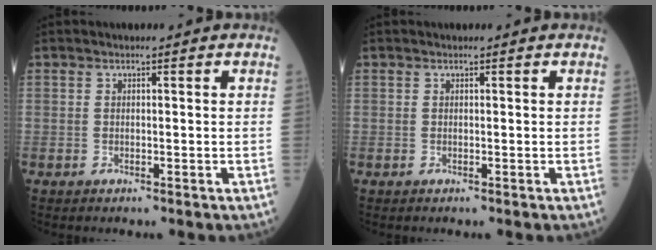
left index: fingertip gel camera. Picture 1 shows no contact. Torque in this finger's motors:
{"motor_torque": [0.00, 0.00, 0.00, 0.00]}